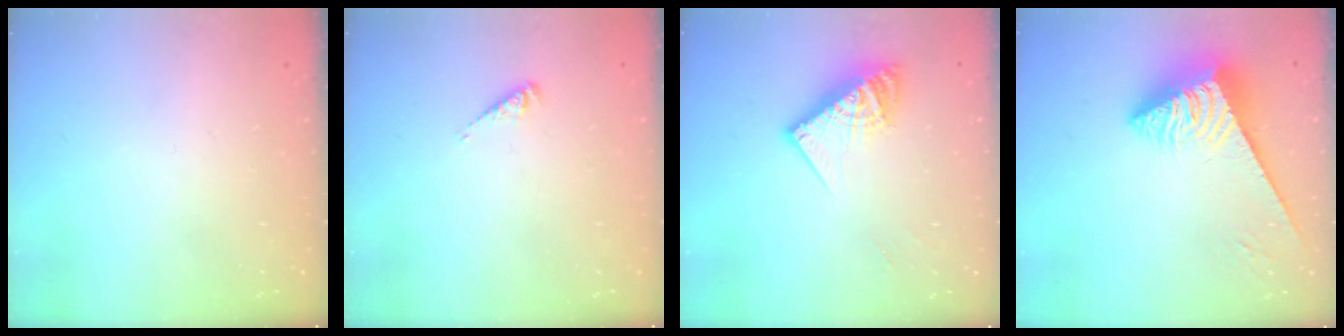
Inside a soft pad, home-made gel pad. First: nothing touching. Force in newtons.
{"total": 2.7, "press": 2.7, "slide": 0.6}
{"total": 12.1, "press": 12.0, "slide": 1.1}
{"total": 5.3, "press": 5.2, "slide": 0.5}